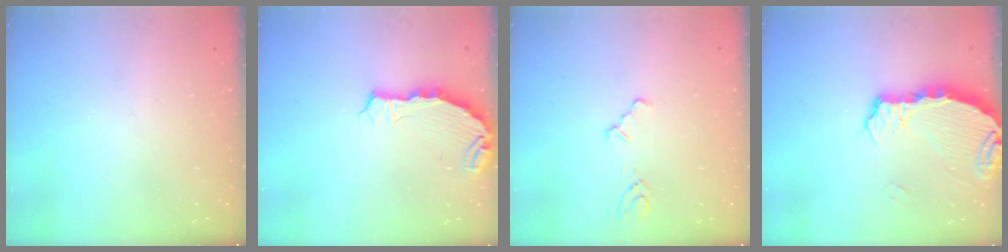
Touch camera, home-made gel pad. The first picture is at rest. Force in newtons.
{"total": 7.1, "press": 6.2, "slide": 3.6}
{"total": 3.7, "press": 3.6, "slide": 0.6}
{"total": 6.1, "press": 6.1, "slide": 0.6}